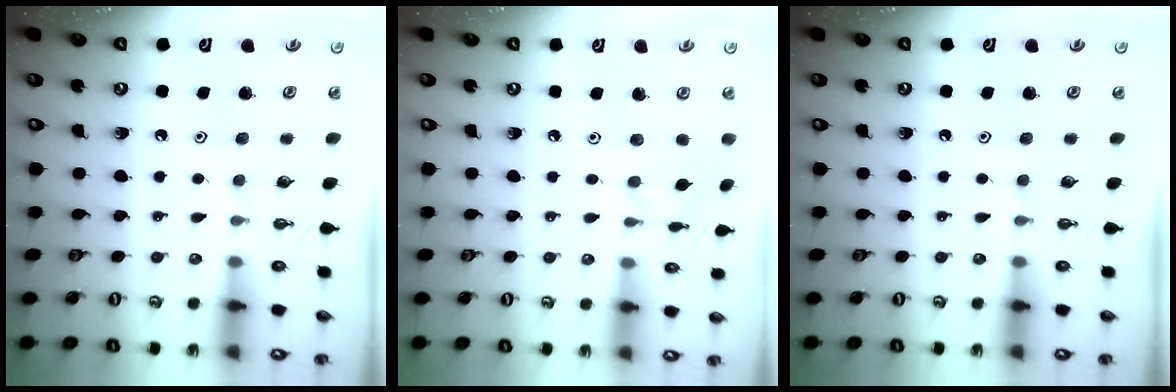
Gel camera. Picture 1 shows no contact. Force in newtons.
{"total": 1.6, "press": 1.5, "slide": 0.4}
{"total": 0.0}